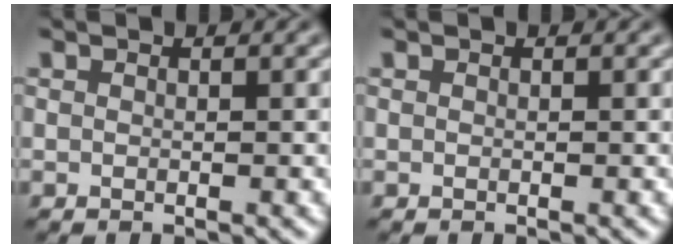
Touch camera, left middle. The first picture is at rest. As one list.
[{"total": 0.0}]